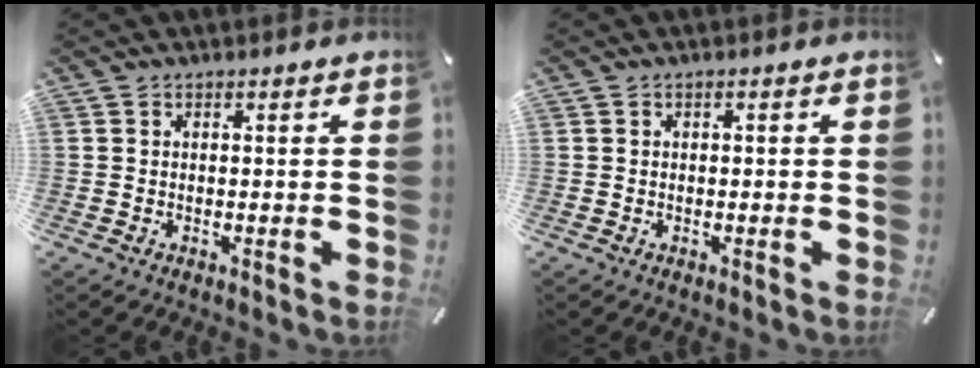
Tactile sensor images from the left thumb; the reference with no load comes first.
{"total": 0.5, "force": [0.1, 0.3, 0.4], "torque": [-0.008, 0.002, 0.001]}